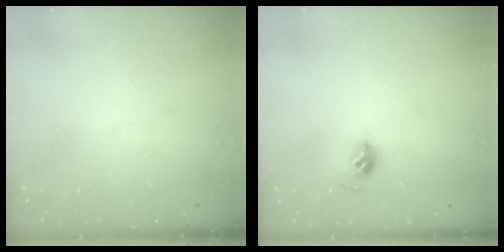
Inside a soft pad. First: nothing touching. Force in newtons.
{"total": 6.6, "press": 6.5, "slide": 1.2}